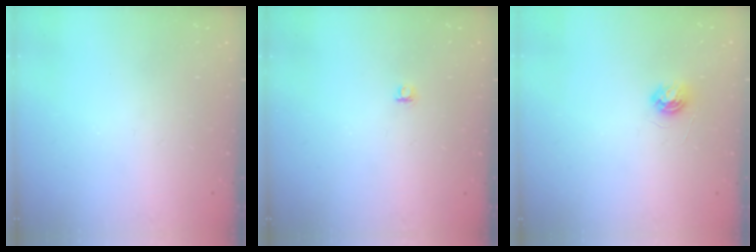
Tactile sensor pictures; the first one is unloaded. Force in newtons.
{"total": 3.8, "press": 3.8, "slide": 0.5}
{"total": 5.2, "press": 5.2, "slide": 0.5}